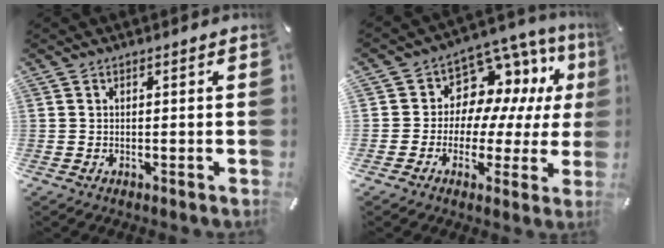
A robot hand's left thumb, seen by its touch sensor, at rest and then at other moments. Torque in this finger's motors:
{"motor_torque": [0.22, 0.28, 0.00, 0.02, -0.07]}